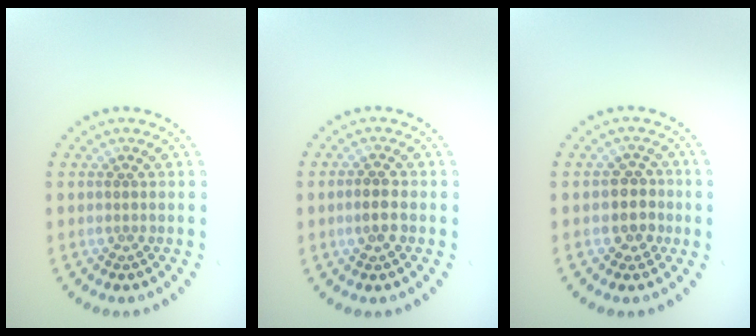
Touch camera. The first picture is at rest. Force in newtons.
{"total": 1.9, "press": 1.9, "slide": 0.2}
{"total": 2.4, "press": 2.2, "slide": 1.1}